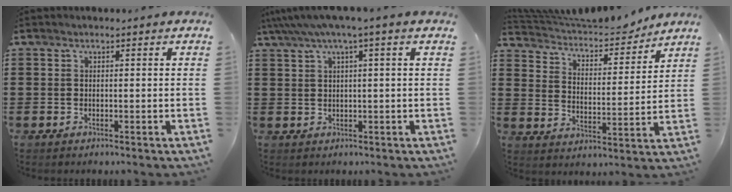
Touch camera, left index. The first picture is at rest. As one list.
[{"total": 3.1, "force": [1.3, -0.1, 2.8], "torque": [-0.057, 0.001, 0.020]}, {"total": 5.9, "force": [5.6, 1.2, 1.4], "torque": [-0.058, -0.035, 0.093]}]